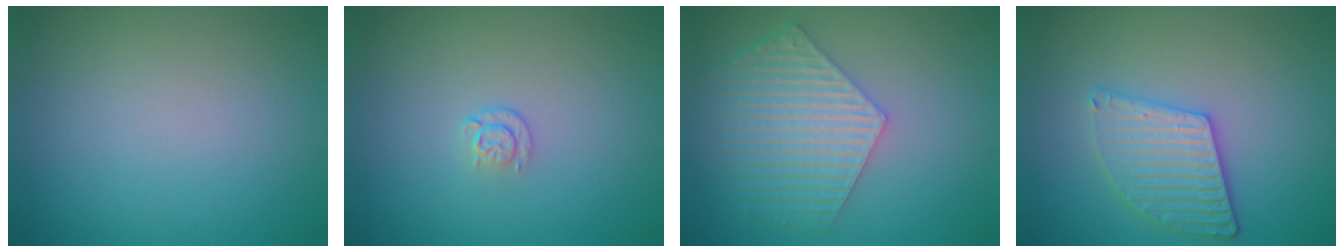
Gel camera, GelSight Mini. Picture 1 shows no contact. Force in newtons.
{"total": 1.1, "press": 0.6, "slide": 0.9}
{"total": 5.9, "press": 4.6, "slide": 3.7}
{"total": 3.4, "press": 3.3, "slide": 1.0}